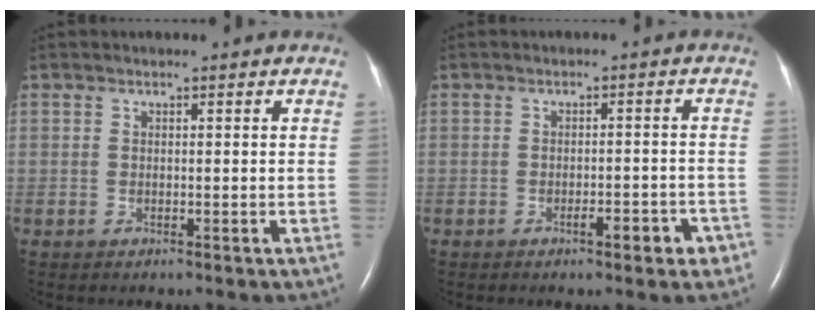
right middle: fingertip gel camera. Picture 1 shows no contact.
{"total": 3.9, "force": [-2.4, 1.2, 2.9], "torque": [-0.033, 0.004, -0.030]}